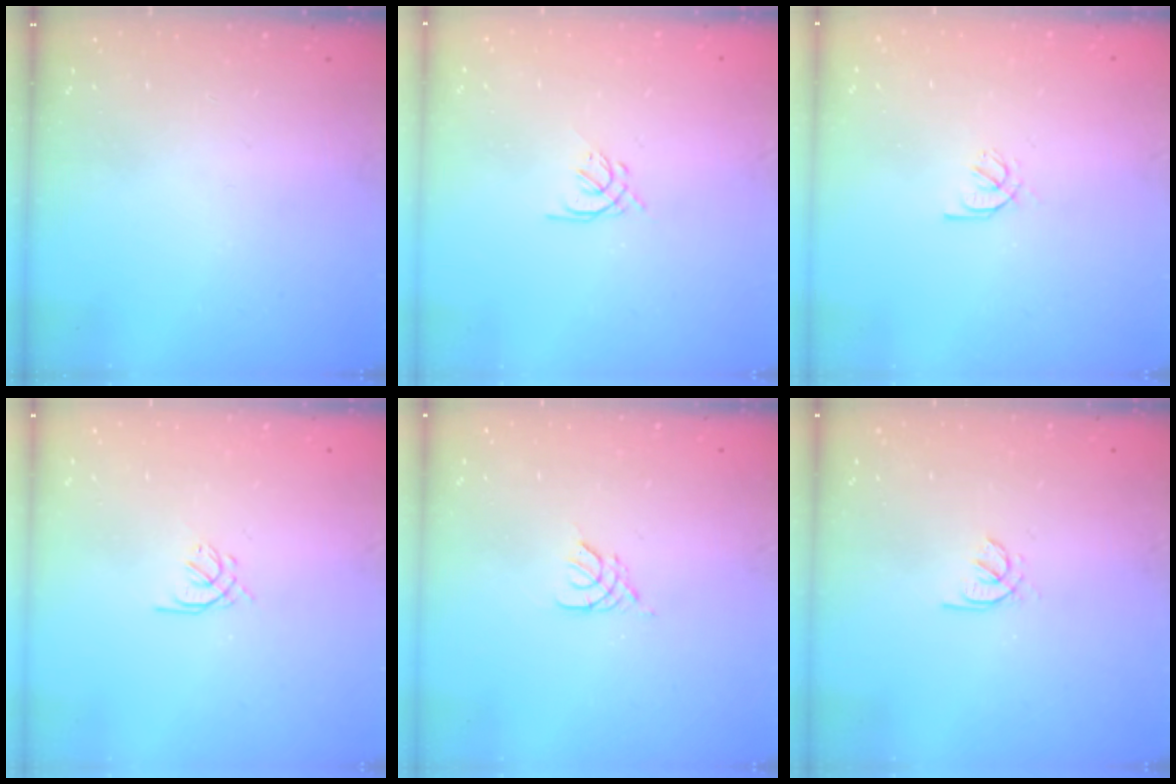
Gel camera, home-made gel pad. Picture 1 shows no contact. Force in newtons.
{"total": 1.3, "press": 1.1, "slide": 0.6}
{"total": 2.1, "press": 2.1, "slide": 0.2}
{"total": 1.4, "press": 1.3, "slide": 0.5}
{"total": 2.7, "press": 2.7, "slide": 0.5}
{"total": 1.8, "press": 1.8, "slide": 0.5}